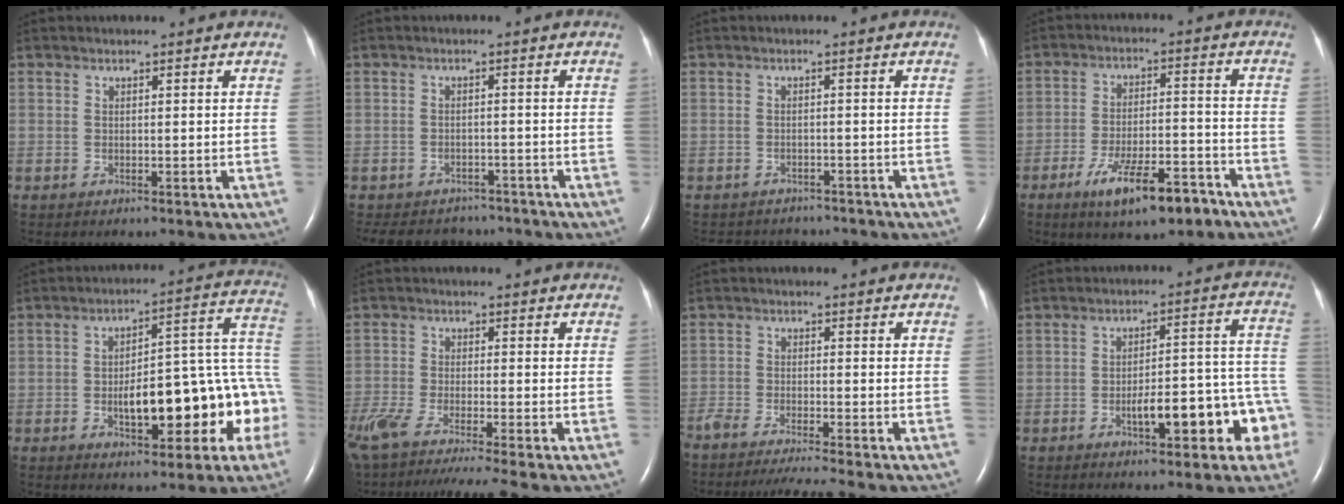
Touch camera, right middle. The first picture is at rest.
{"total": 10.0, "force": [-8.8, 4.2, 2.1], "torque": [-0.041, 0.005, -0.109]}
{"total": 6.7, "force": [-6.2, 2.4, 0.6], "torque": [-0.012, 0.004, -0.074]}
{"total": 10.6, "force": [-6.9, 2.6, 7.6], "torque": [-0.133, -0.004, -0.110]}
{"total": 16.7, "force": [-5.0, 5.4, 15.0], "torque": [-0.168, 0.050, -0.058]}
{"total": 14.9, "force": [-12.2, 0.0, 8.6], "torque": [-0.162, -0.046, -0.204]}
{"total": 10.2, "force": [-9.1, -1.0, 4.6], "torque": [-0.058, -0.027, -0.146]}
{"total": 11.8, "force": [-5.1, 3.4, 10.1], "torque": [-0.119, 0.045, -0.063]}